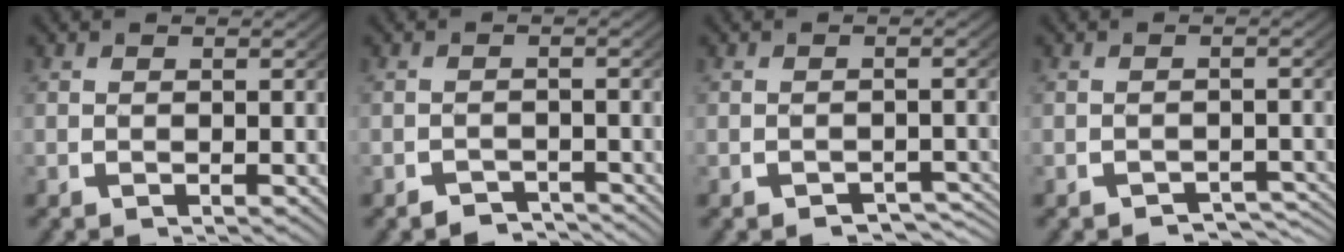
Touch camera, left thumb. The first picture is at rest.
{"total": 2.3, "force": [-2.2, 0.8, 0.4], "torque": [-0.002, -0.010, -0.038]}
{"total": 2.9, "force": [-2.4, 1.3, 1.2], "torque": [-0.008, -0.010, -0.033]}
{"total": 3.1, "force": [-2.7, 1.1, 1.1], "torque": [-0.011, -0.010, -0.038]}